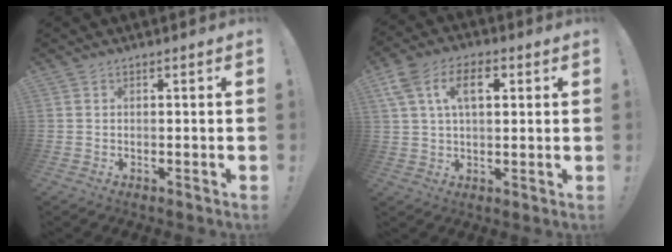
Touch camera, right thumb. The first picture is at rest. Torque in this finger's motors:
{"motor_torque": [-0.18, 0.70, 0.43, -0.19, 0.05]}